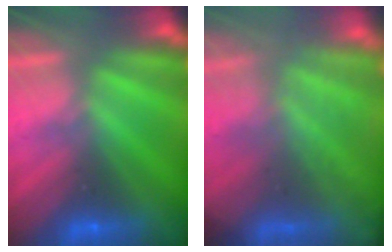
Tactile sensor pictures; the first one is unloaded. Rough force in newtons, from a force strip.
{"total": 7.8}